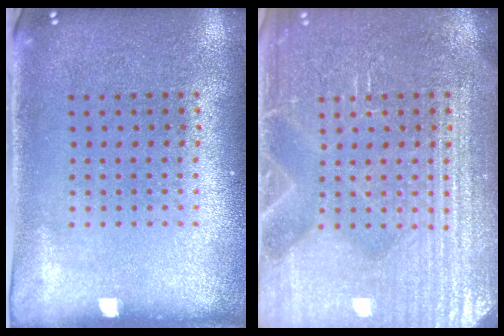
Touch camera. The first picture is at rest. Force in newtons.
{"total": 5.9, "press": 5.9, "slide": 0.8}